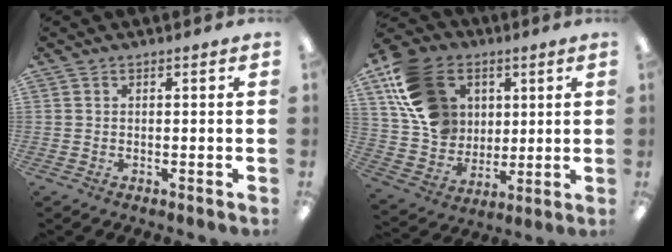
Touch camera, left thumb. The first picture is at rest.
{"total": 19.0, "force": [7.4, 14.8, 9.2], "torque": [-0.185, -0.012, 0.151]}